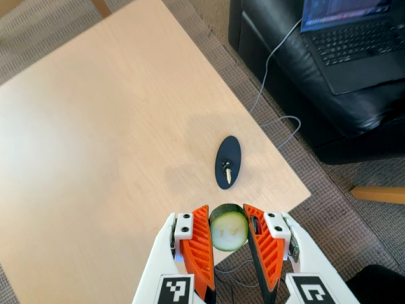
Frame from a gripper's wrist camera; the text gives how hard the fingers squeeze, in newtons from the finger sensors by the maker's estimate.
{"total": 11.9, "left": 12.0, "right": 11.8}